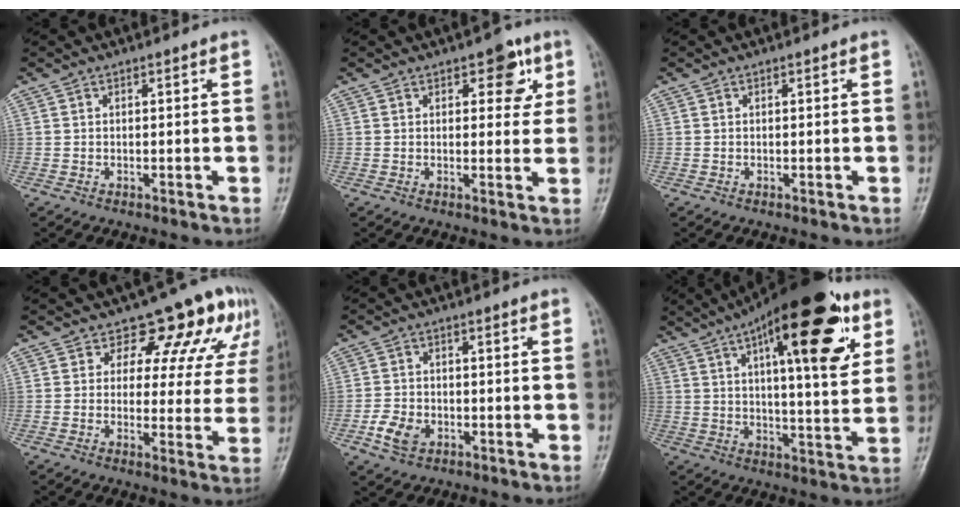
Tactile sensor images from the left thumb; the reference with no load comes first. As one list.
[{"total": 6.0, "force": [2.7, 3.3, 4.2], "torque": [-0.019, -0.008, 0.027]}, {"total": 0.0}, {"total": 11.9, "force": [7.8, 7.2, 5.5], "torque": [-0.014, -0.034, 0.074]}, {"total": 5.1, "force": [-2.1, 3.8, 2.7], "torque": [-0.047, 0.009, -0.039]}, {"total": 23.6, "force": [10.4, 8.0, 19.6], "torque": [-0.266, -0.014, 0.149]}]